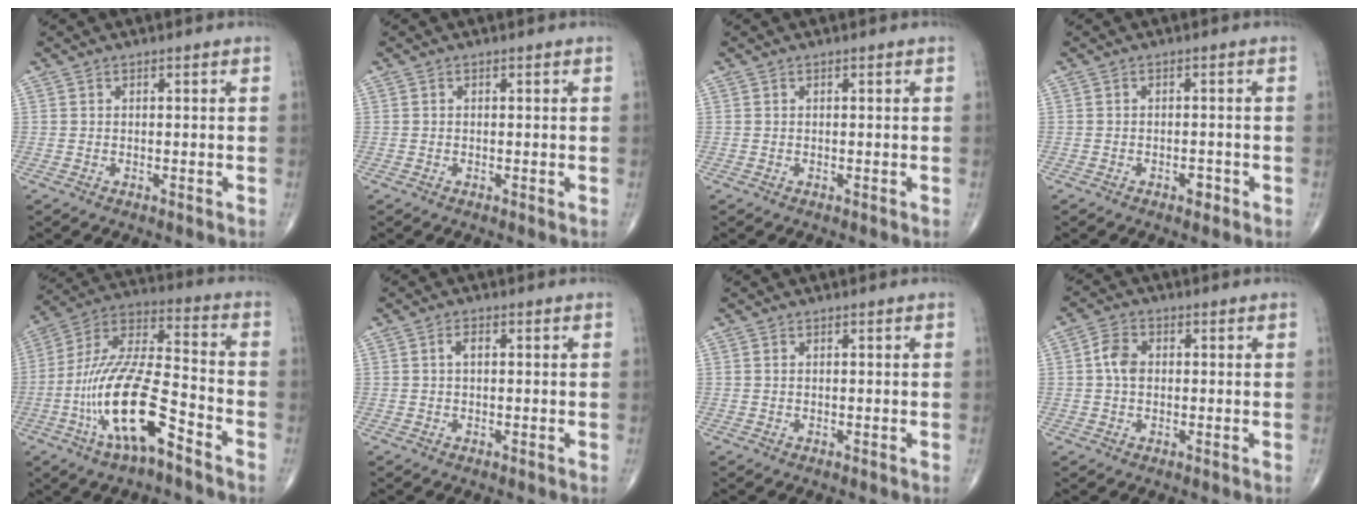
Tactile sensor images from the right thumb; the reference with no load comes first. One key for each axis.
{"total": 0.0}
{"total": 0.0}
{"total": 1.8, "fx": -1.0, "fy": 1.0, "fz": 1.1, "tx": -0.011, "ty": 0.003, "tz": -0.016}
{"total": 18.6, "fx": -8.1, "fy": 5.8, "fz": 15.7, "tx": -0.314, "ty": 0.054, "tz": -0.147}
{"total": 1.7, "fx": 0.2, "fy": 0.9, "fz": 1.4, "tx": -0.023, "ty": 0.006, "tz": 0.002}
{"total": 0.0}
{"total": 4.2, "fx": 0.3, "fy": 3.0, "fz": 3.0, "tx": -0.055, "ty": 0.010, "tz": -0.001}